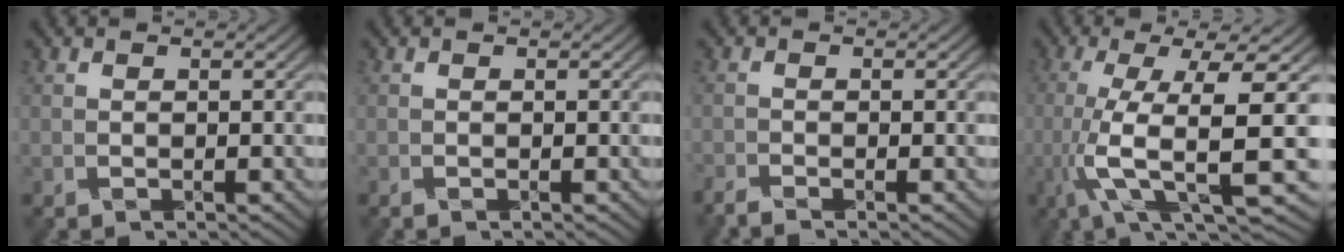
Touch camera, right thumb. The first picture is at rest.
{"total": 0.0}
{"total": 1.9, "force": [-1.7, 0.3, 0.9], "torque": [-0.025, -0.005, -0.039]}
{"total": 12.4, "force": [-2.5, 2.6, 11.8], "torque": [-0.205, 0.004, -0.039]}